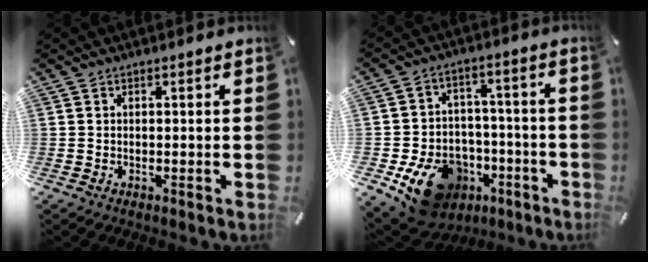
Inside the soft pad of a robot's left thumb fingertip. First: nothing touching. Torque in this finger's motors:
{"motor_torque": [0.38, 0.88, 0.41, 0.16, 0.21]}